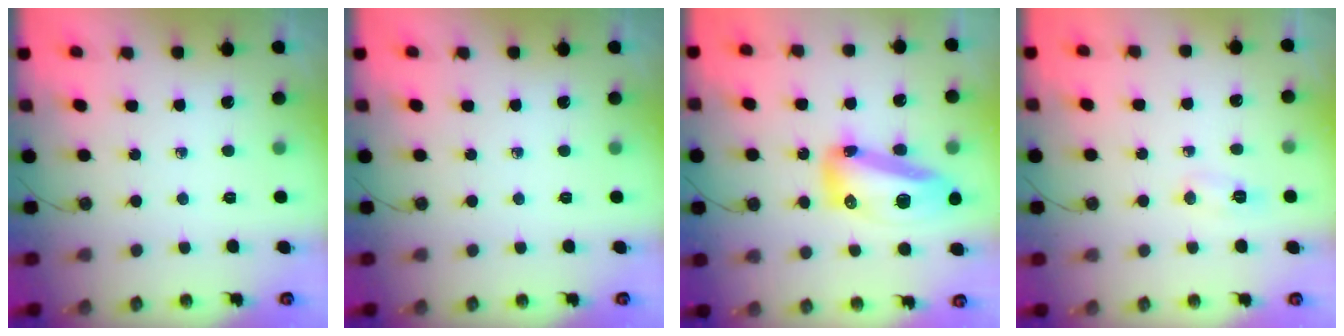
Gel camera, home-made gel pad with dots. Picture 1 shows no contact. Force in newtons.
{"total": 0.0}
{"total": 15.7, "press": 15.6, "slide": 1.4}
{"total": 5.9, "press": 5.8, "slide": 0.7}